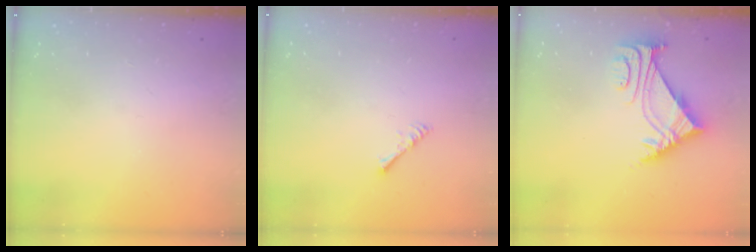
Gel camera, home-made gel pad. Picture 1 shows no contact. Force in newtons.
{"total": 2.2, "press": 2.1, "slide": 0.5}
{"total": 5.5, "press": 5.3, "slide": 1.1}